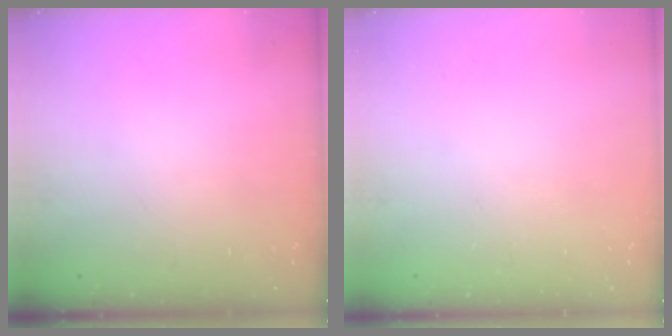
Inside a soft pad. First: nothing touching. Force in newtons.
{"total": 0.0}